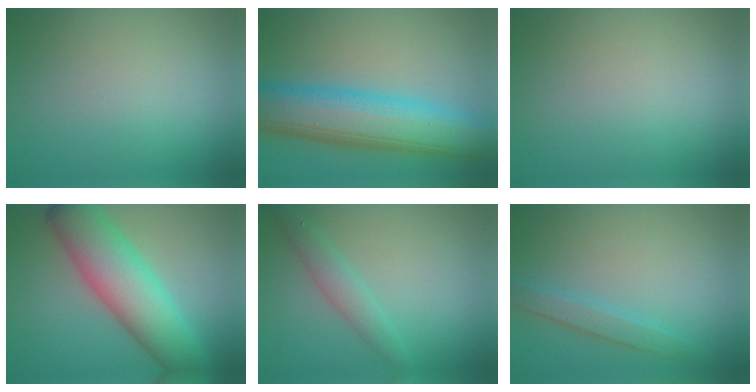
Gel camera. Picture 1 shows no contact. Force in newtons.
{"total": 10.5, "press": 10.5, "slide": 0.3}
{"total": 0.0}
{"total": 9.3, "press": 9.3, "slide": 0.3}
{"total": 2.3, "press": 2.3, "slide": 0.0}
{"total": 2.1, "press": 2.1, "slide": 0.1}